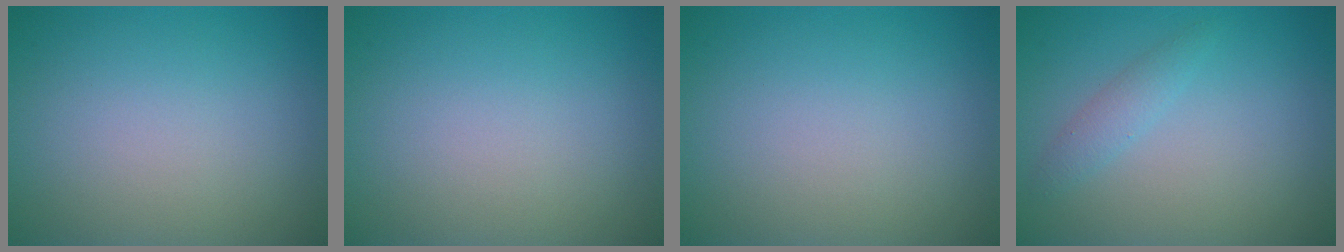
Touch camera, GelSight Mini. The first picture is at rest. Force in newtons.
{"total": 0.0}
{"total": 0.0}
{"total": 1.5, "press": 1.5, "slide": 0.1}